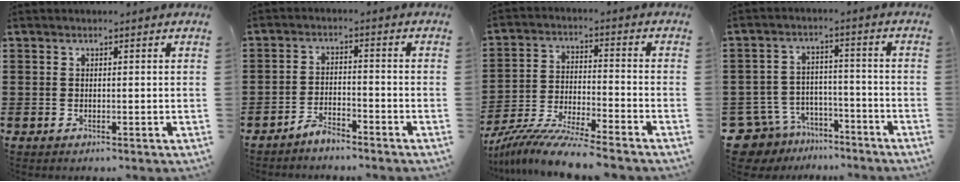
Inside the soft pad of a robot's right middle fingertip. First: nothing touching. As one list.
[{"total": 3.0, "force": [-2.9, 0.2, 0.4], "torque": [-0.014, 0.003, -0.060]}, {"total": 9.2, "force": [-8.7, -0.1, 2.9], "torque": [-0.051, 0.007, -0.167]}, {"total": 6.4, "force": [-5.9, 2.4, 0.6], "torque": [-0.041, 0.009, -0.125]}]